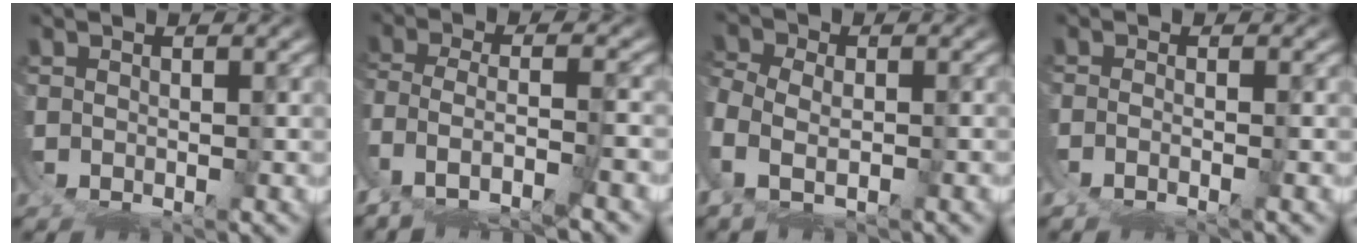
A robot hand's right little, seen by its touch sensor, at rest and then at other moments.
{"total": 3.9, "force": [-1.8, 1.7, 3.0], "torque": [-0.089, -0.030, -0.015]}
{"total": 3.1, "force": [-0.3, 2.3, 2.1], "torque": [-0.074, -0.018, 0.003]}
{"total": 2.0, "force": [-1.3, 0.3, 1.5], "torque": [-0.033, -0.015, -0.014]}